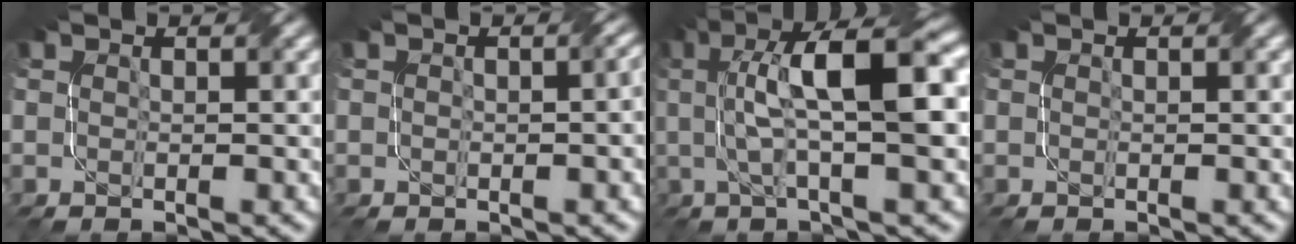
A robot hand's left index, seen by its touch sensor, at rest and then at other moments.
{"total": 2.1, "force": [-0.2, 0.9, 1.9], "torque": [-0.023, 0.002, 0.002]}
{"total": 9.9, "force": [1.3, 2.5, 9.5], "torque": [-0.154, 0.018, 0.020]}
{"total": 0.0}